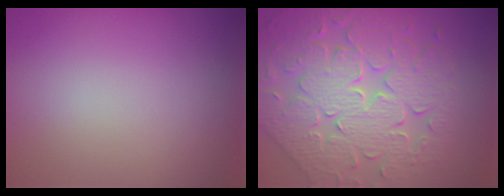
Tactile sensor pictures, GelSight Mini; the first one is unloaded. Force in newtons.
{"total": 7.2, "press": 6.2, "slide": 3.5}